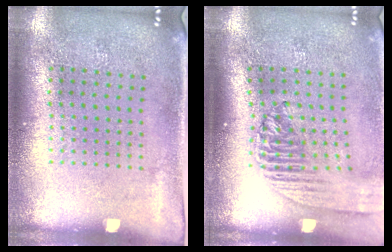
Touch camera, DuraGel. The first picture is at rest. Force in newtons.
{"total": 2.2, "press": 1.7, "slide": 1.4}